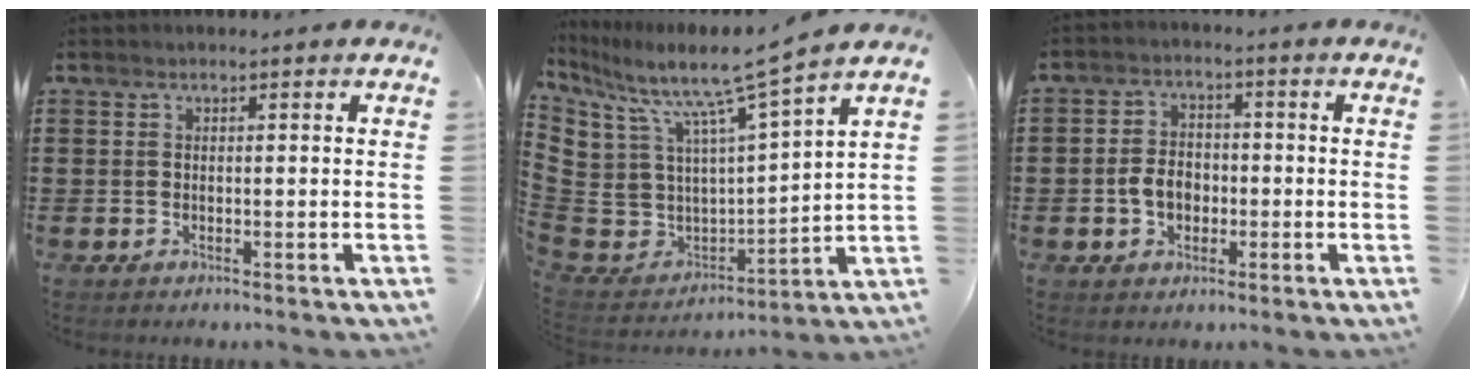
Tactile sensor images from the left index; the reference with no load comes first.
{"total": 8.6, "force": [6.4, 1.9, 5.4], "torque": [-0.139, -0.052, 0.100]}
{"total": 4.5, "force": [-1.0, 3.2, 3.0], "torque": [-0.066, 0.005, -0.023]}